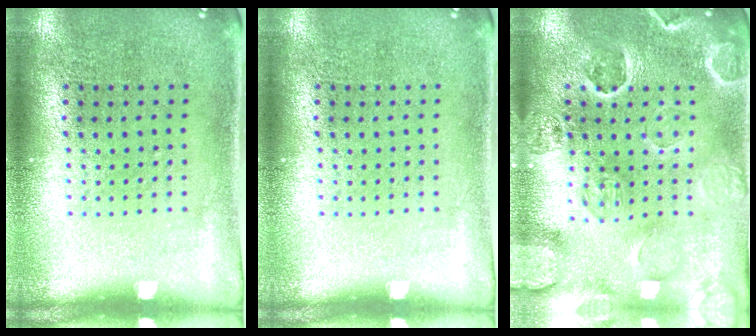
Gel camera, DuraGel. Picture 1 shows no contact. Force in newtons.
{"total": 0.0}
{"total": 2.7, "press": 2.6, "slide": 0.8}